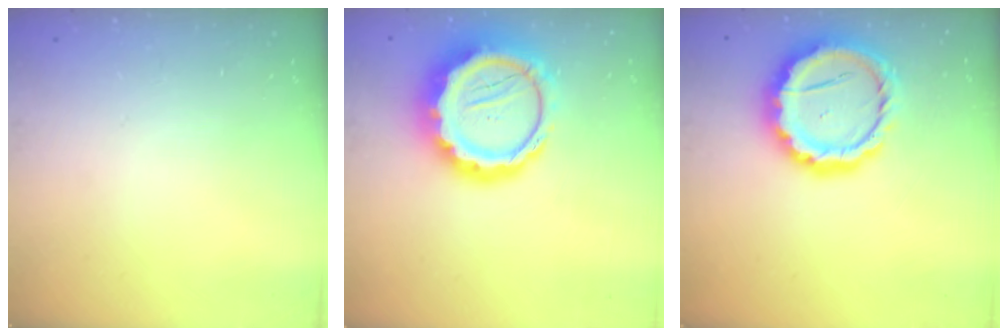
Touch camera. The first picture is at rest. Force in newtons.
{"total": 16.7, "press": 16.4, "slide": 3.5}
{"total": 15.9, "press": 15.7, "slide": 2.6}